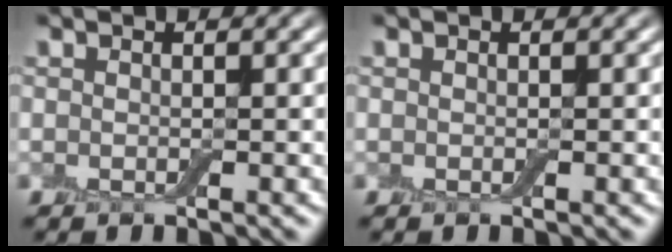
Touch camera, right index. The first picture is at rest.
{"total": 0.0}